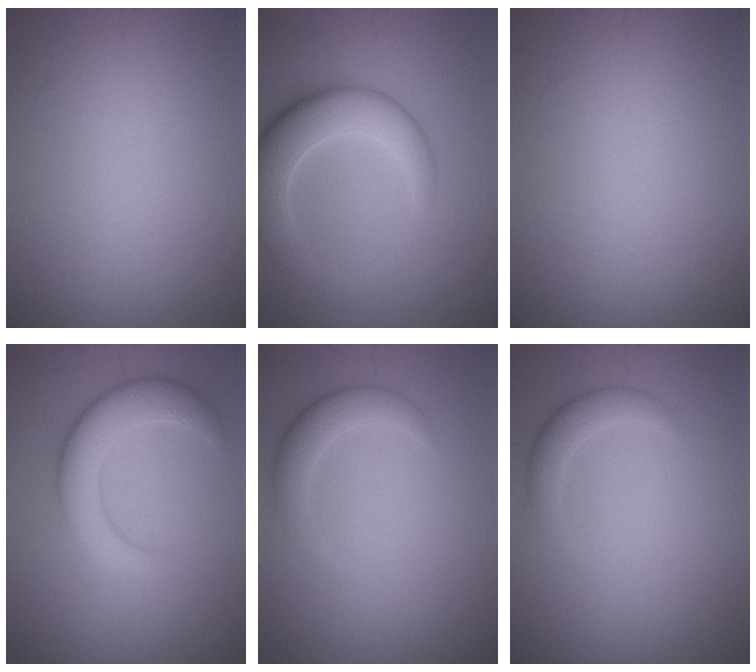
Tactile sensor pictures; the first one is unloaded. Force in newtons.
{"total": 6.0, "press": 6.0, "slide": 0.2}
{"total": 0.0}
{"total": 5.3, "press": 5.3, "slide": 0.1}
{"total": 2.8, "press": 2.8, "slide": 0.0}
{"total": 2.3, "press": 2.2, "slide": 0.1}